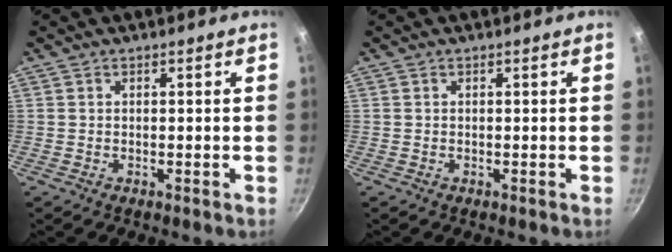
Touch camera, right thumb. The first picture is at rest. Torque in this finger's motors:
{"motor_torque": [-0.15, -0.15, 0.23, 0.23, 0.00]}